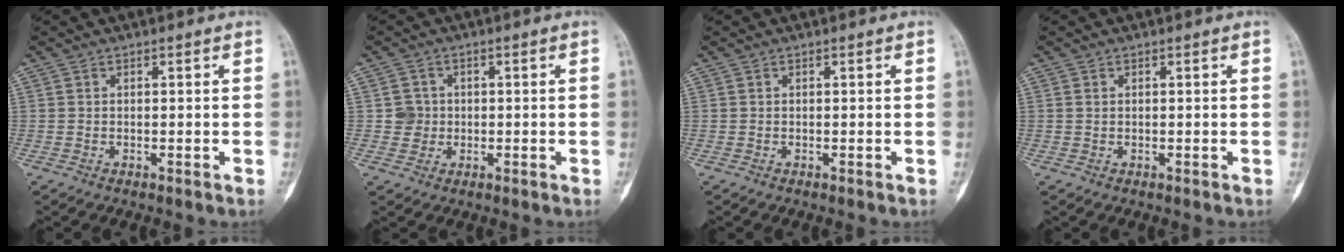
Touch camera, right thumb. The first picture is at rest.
{"total": 2.7, "force": [-0.1, 2.6, 0.3], "torque": [0.017, 0.008, -0.005]}
{"total": 0.0}
{"total": 0.0}